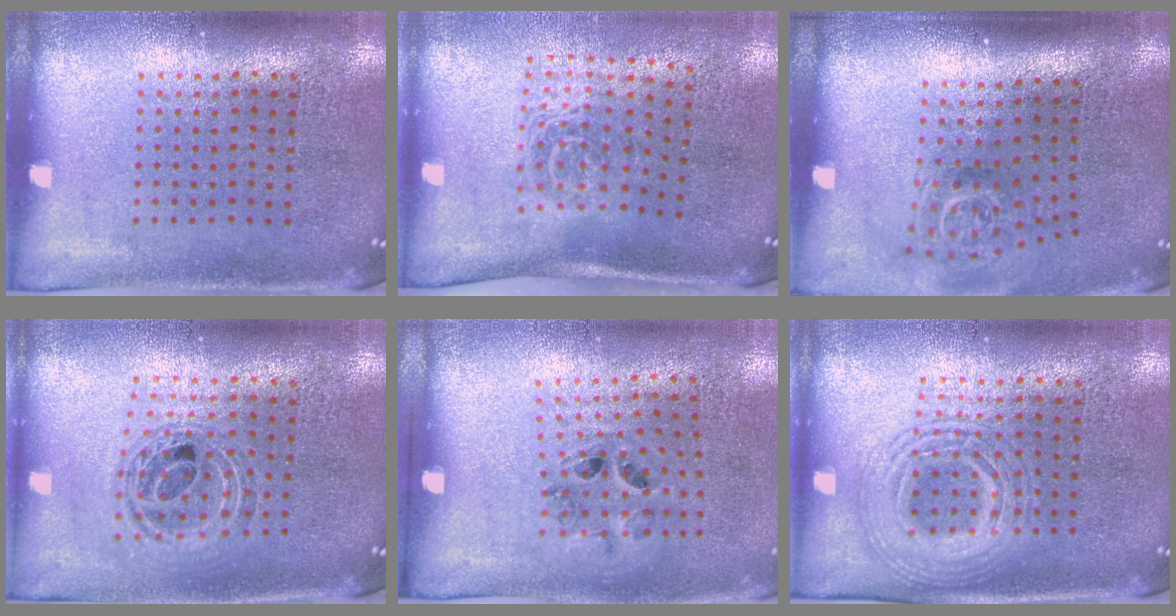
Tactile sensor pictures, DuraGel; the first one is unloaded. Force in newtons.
{"total": 1.7, "press": 1.2, "slide": 1.2}
{"total": 1.8, "press": 1.2, "slide": 1.3}
{"total": 0.9, "press": 0.9, "slide": 0.1}
{"total": 1.2, "press": 0.8, "slide": 0.9}
{"total": 2.6, "press": 2.6, "slide": 0.2}